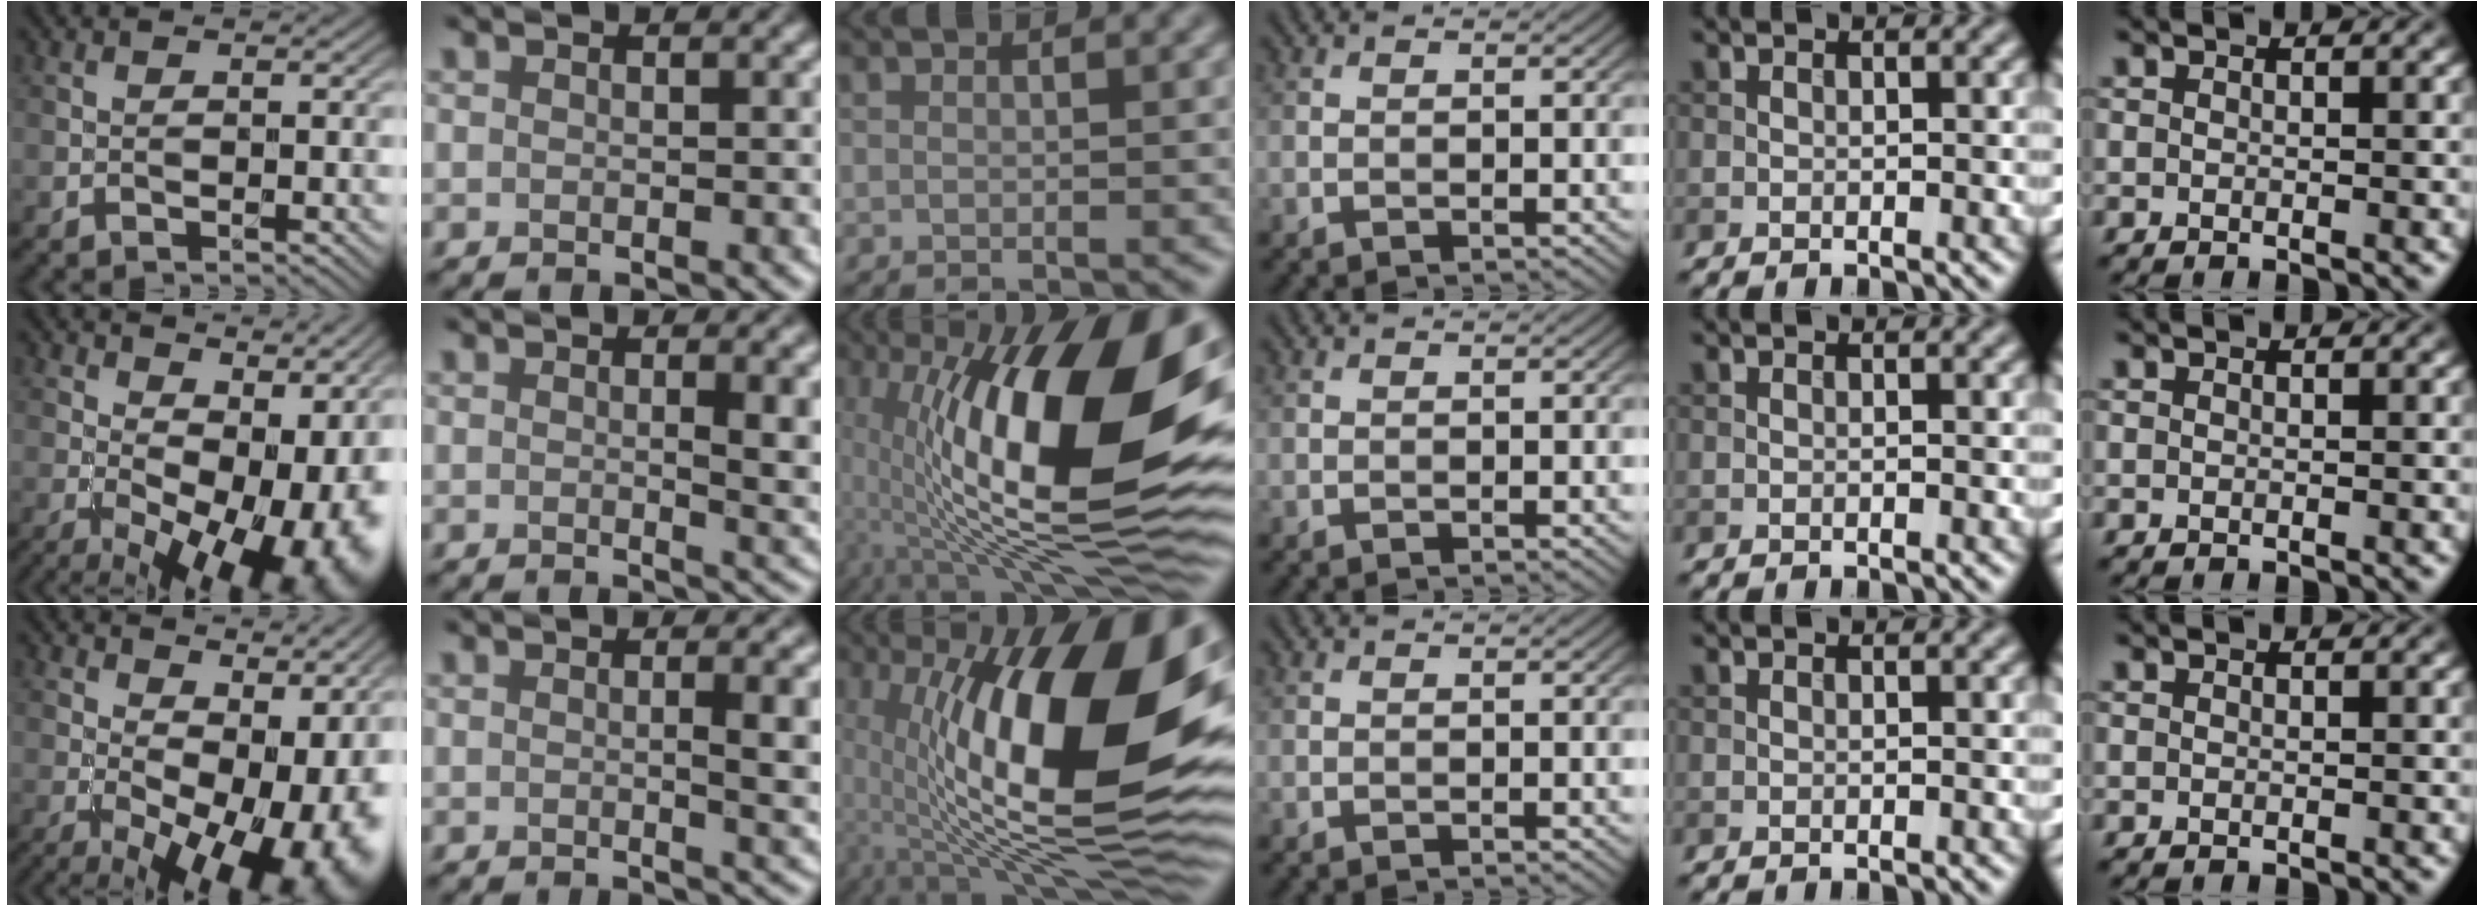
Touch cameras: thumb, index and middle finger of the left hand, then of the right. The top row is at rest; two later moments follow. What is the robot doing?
{"motion": "unscrew", "object": "dispenser bottle"}